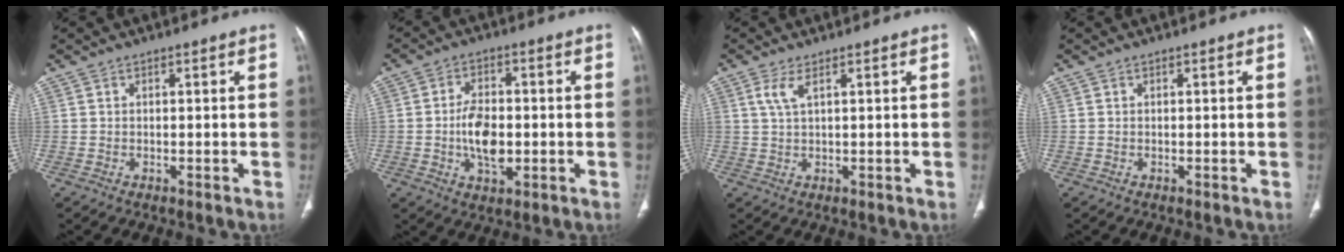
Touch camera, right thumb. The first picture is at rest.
{"total": 8.1, "force": [-1.1, 4.8, 6.5], "torque": [-0.104, 0.005, -0.020]}
{"total": 2.9, "force": [1.3, 0.8, 2.4], "torque": [-0.064, 0.003, 0.034]}
{"total": 0.0}